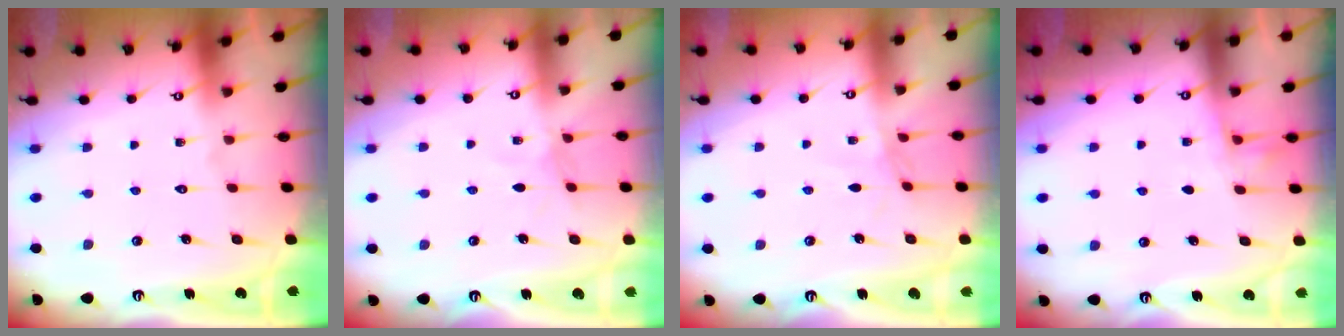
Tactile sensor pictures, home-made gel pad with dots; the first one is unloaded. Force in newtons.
{"total": 3.0, "press": 2.9, "slide": 0.4}
{"total": 1.4, "press": 1.3, "slide": 0.3}
{"total": 2.7, "press": 2.5, "slide": 1.2}